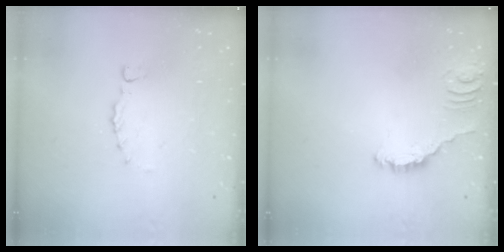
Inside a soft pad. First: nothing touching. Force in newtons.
{"total": 3.0, "press": 3.0, "slide": 0.2}